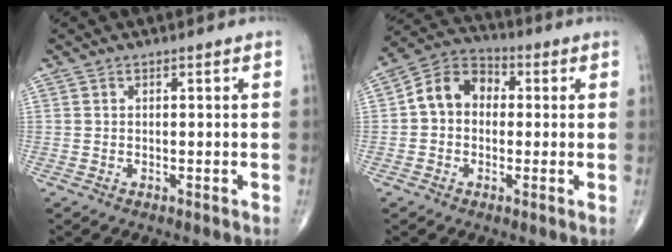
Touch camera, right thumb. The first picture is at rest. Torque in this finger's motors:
{"motor_torque": [0.07, 0.07, 0.54, 0.24, 0.07]}